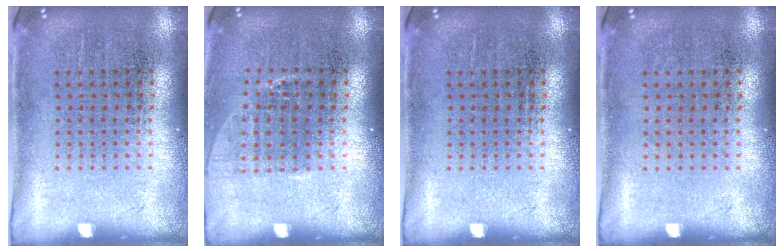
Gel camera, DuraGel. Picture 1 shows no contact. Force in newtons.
{"total": 1.0, "press": 0.9, "slide": 0.6}
{"total": 0.0}
{"total": 0.0}